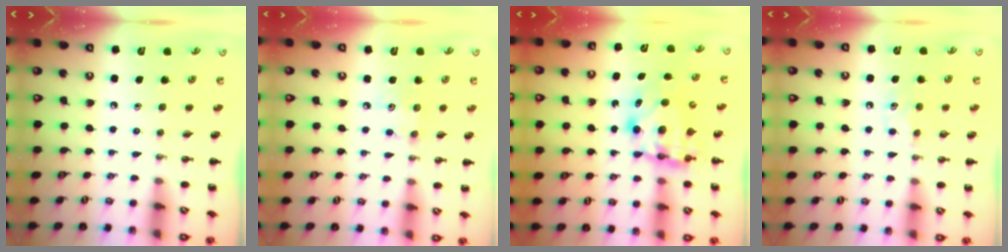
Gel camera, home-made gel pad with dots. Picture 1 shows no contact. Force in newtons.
{"total": 3.9, "press": 3.8, "slide": 0.9}
{"total": 6.5, "press": 6.4, "slide": 0.8}
{"total": 5.0, "press": 4.7, "slide": 1.7}